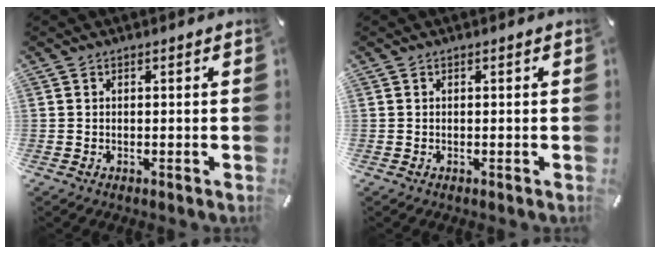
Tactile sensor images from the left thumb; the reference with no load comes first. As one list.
[{"total": 0.0}]